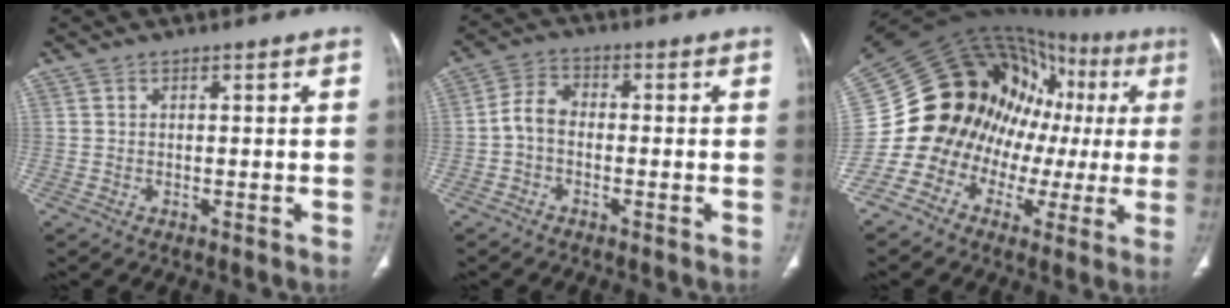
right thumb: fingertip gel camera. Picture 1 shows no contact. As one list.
[{"total": 4.7, "force": [-1.1, 3.2, 3.2], "torque": [-0.057, 0.018, -0.033]}, {"total": 23.0, "force": [-0.9, 17.3, 15.0], "torque": [-0.199, 0.086, -0.016]}]